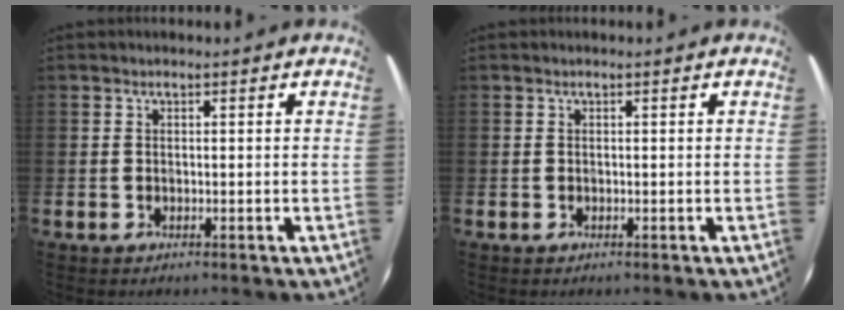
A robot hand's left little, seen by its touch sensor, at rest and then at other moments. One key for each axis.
{"total": 0.0}